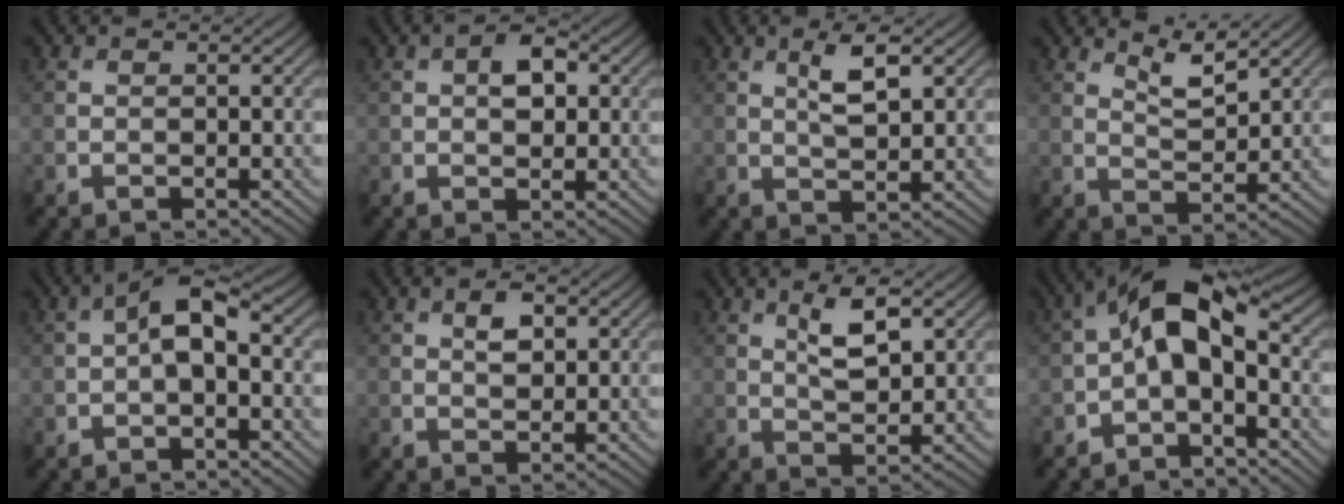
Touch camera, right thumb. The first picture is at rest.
{"total": 4.0, "force": [0.8, 2.3, 3.1], "torque": [-0.051, 0.004, 0.010]}
{"total": 4.5, "force": [1.8, 1.3, 3.9], "torque": [-0.083, -0.003, 0.036]}
{"total": 4.1, "force": [3.0, 0.9, 2.6], "torque": [-0.057, -0.007, 0.059]}
{"total": 4.4, "force": [-0.1, 2.1, 3.8], "torque": [-0.069, 0.009, -0.008]}
{"total": 2.9, "force": [1.0, 1.5, 2.2], "torque": [-0.039, 0.000, 0.018]}
{"total": 5.4, "force": [2.2, 1.9, 4.5], "torque": [-0.091, -0.004, 0.041]}
{"total": 8.3, "force": [-0.8, 4.3, 7.1], "torque": [-0.129, 0.024, -0.027]}